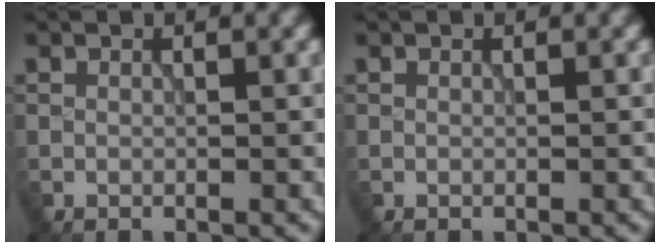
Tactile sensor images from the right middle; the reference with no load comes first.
{"total": 0.0}